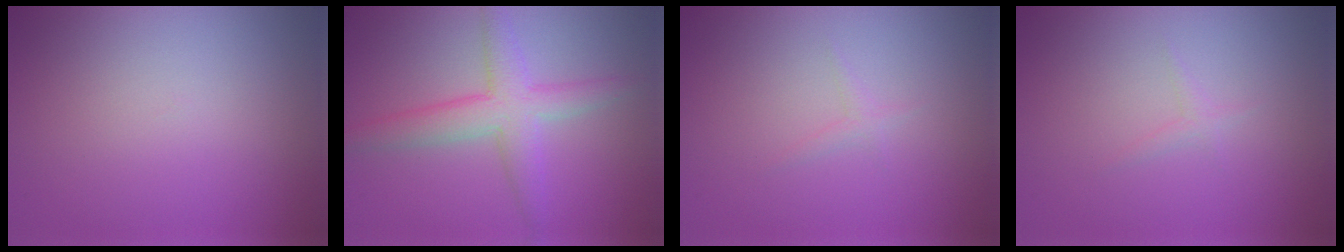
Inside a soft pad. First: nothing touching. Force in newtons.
{"total": 4.4, "press": 4.4, "slide": 0.1}
{"total": 0.7, "press": 0.7, "slide": 0.0}
{"total": 0.7, "press": 0.7, "slide": 0.0}